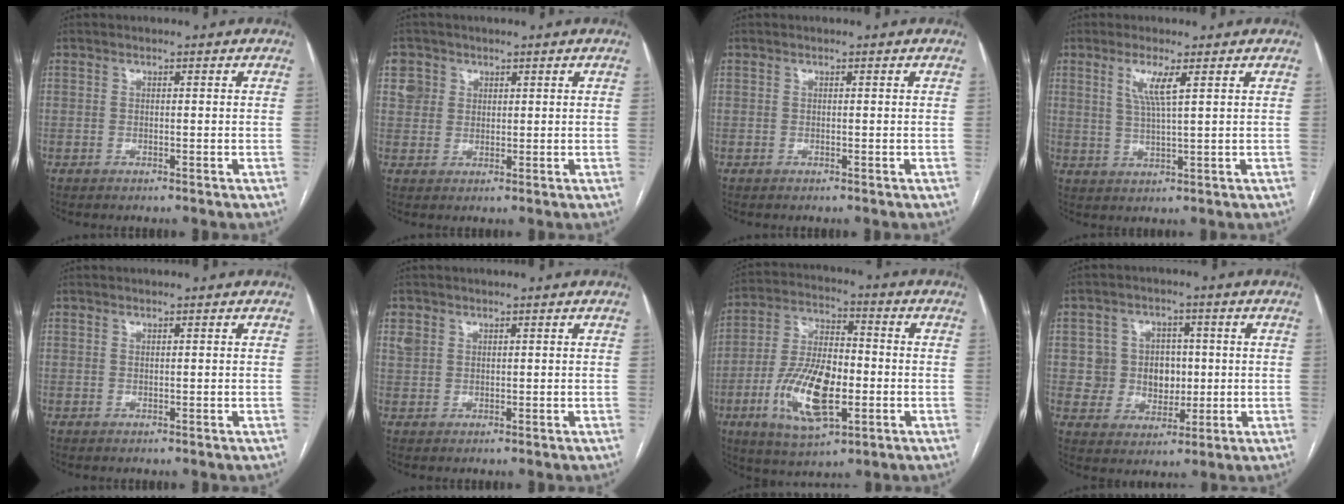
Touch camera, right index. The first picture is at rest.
{"total": 3.4, "force": [1.6, 3.0, 0.2], "torque": [0.000, 0.010, 0.030]}
{"total": 0.0}
{"total": 4.3, "force": [1.9, -0.1, 3.9], "torque": [-0.082, -0.007, 0.038]}
{"total": 0.0}
{"total": 2.2, "force": [1.3, 1.7, 0.5], "torque": [-0.014, 0.011, 0.028]}
{"total": 14.4, "force": [-3.8, 5.6, 12.8], "torque": [-0.265, 0.001, -0.062]}
{"total": 7.2, "force": [0.9, 6.7, 2.3], "torque": [-0.037, 0.023, 0.026]}